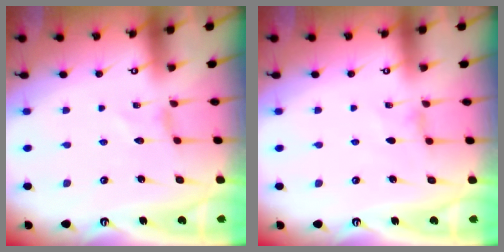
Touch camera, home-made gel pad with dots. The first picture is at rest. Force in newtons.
{"total": 0.9, "press": 0.8, "slide": 0.4}